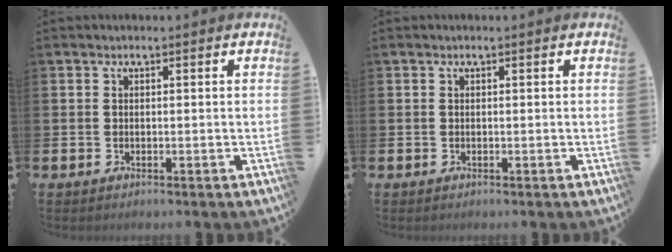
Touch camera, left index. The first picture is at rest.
{"total": 0.0}